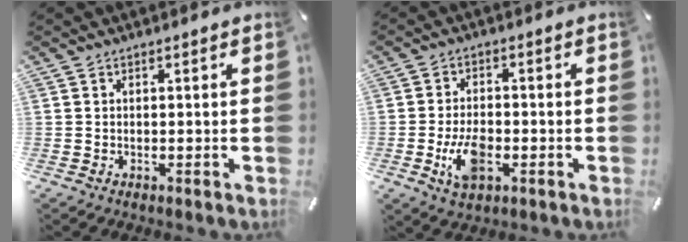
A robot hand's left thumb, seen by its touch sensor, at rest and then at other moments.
{"total": 8.0, "force": [-2.3, 4.7, 6.1], "torque": [-0.122, 0.004, -0.043]}